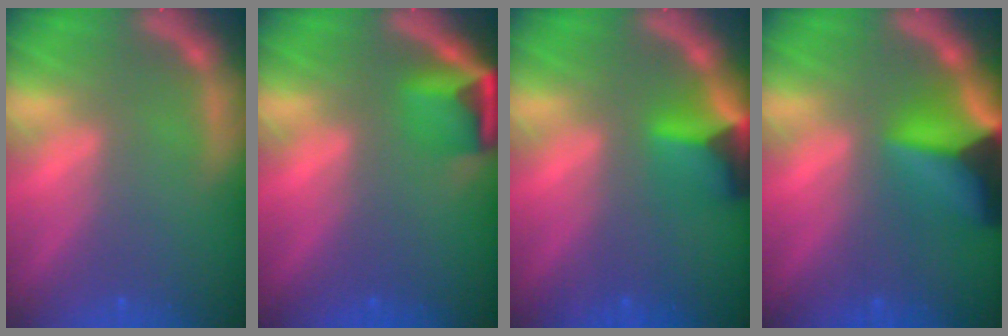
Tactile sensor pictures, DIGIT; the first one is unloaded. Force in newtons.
{"total": 4.4}
{"total": 4.9}
{"total": 9.9}